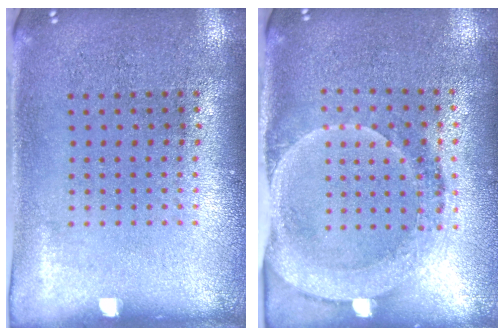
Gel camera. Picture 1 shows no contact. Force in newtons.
{"total": 1.8, "press": 1.6, "slide": 0.8}